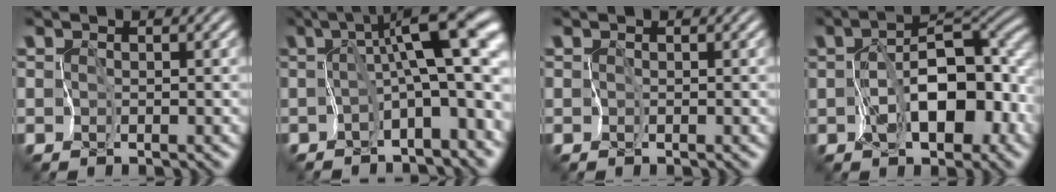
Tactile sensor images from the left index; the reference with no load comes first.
{"total": 11.0, "force": [-1.5, 2.8, 10.5], "torque": [-0.148, 0.021, -0.030]}
{"total": 0.0}
{"total": 9.4, "force": [-1.9, 4.8, 7.9], "torque": [-0.125, 0.003, -0.029]}